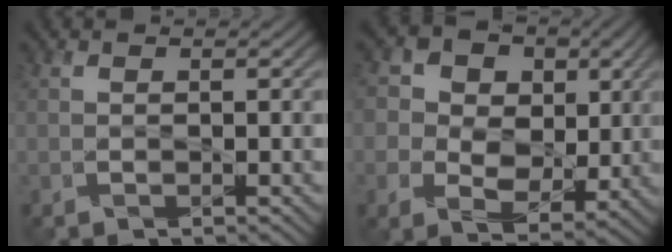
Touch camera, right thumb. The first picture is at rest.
{"total": 8.3, "force": [1.2, 7.0, 4.2], "torque": [-0.093, 0.007, 0.004]}